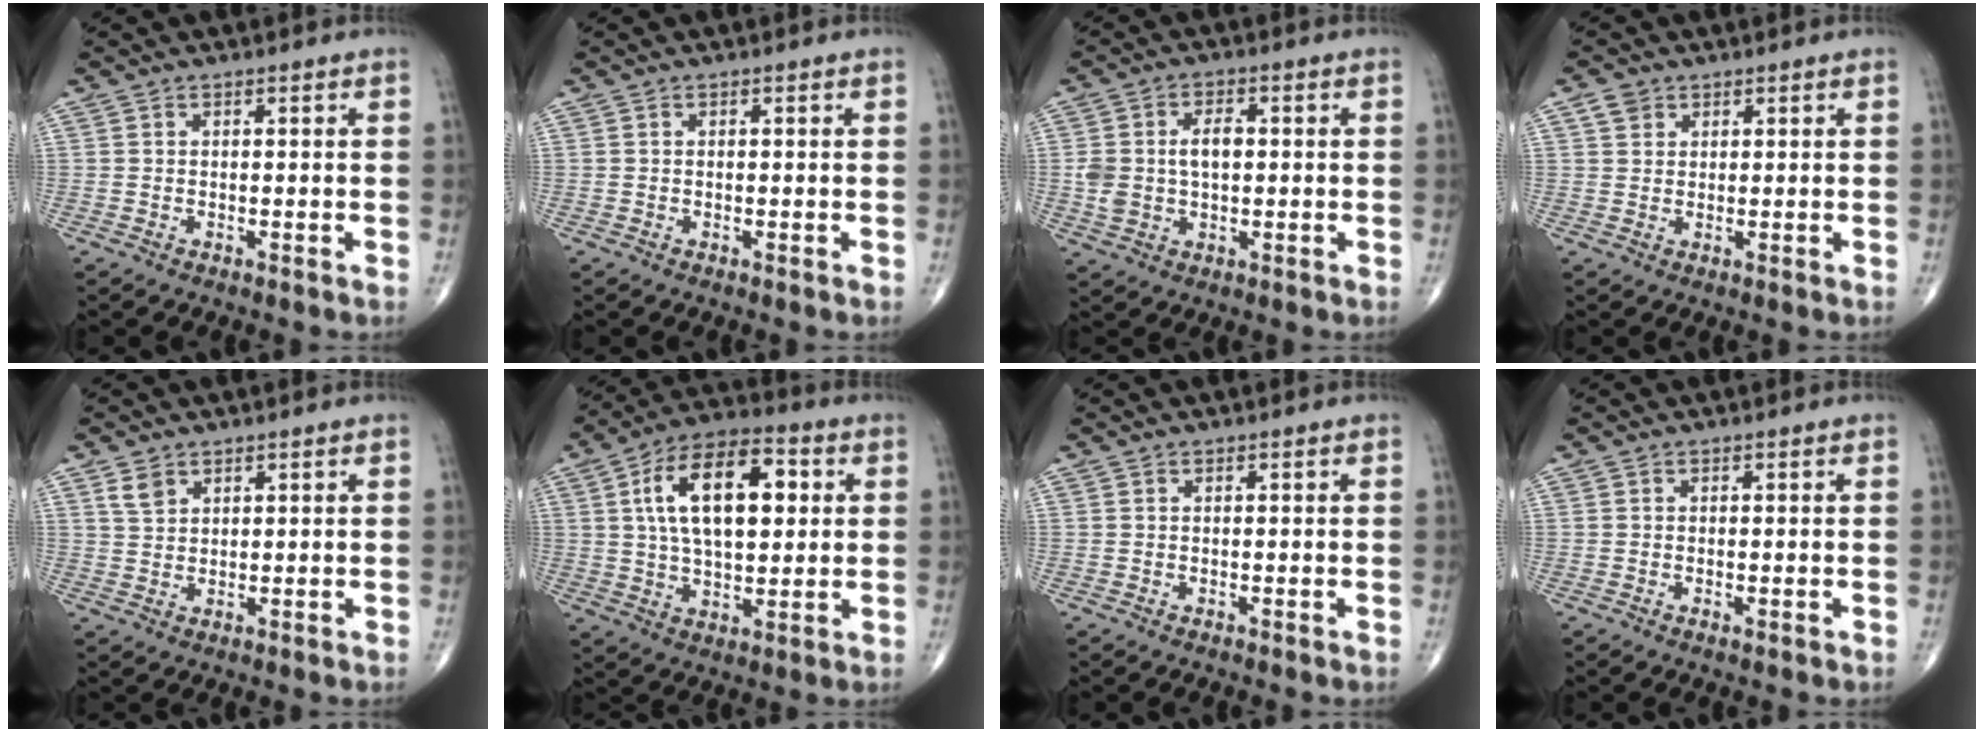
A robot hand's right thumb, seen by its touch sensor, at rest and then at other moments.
{"total": 0.0}
{"total": 7.5, "force": [0.4, 4.7, 5.8], "torque": [-0.110, 0.015, 0.011]}
{"total": 2.6, "force": [1.4, 2.0, 0.8], "torque": [-0.006, 0.000, 0.022]}
{"total": 3.1, "force": [1.9, 2.0, 1.4], "torque": [-0.018, -0.006, 0.042]}
{"total": 17.6, "force": [3.9, 9.1, 14.6], "torque": [-0.228, 0.008, 0.062]}
{"total": 0.0}
{"total": 0.6, "force": [-0.2, 0.2, 0.6], "torque": [-0.012, -0.003, -0.003]}